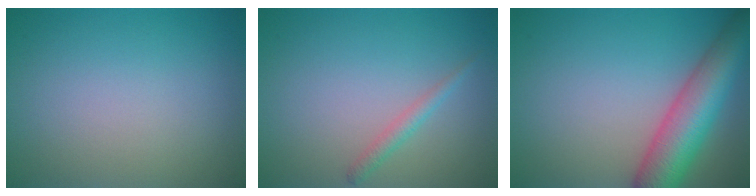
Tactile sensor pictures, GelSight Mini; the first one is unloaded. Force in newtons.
{"total": 1.4, "press": 1.4, "slide": 0.1}
{"total": 8.1, "press": 8.1, "slide": 0.4}